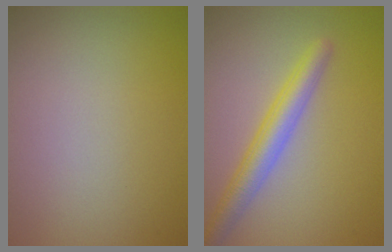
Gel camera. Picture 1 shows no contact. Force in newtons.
{"total": 3.7, "press": 3.7, "slide": 0.1}